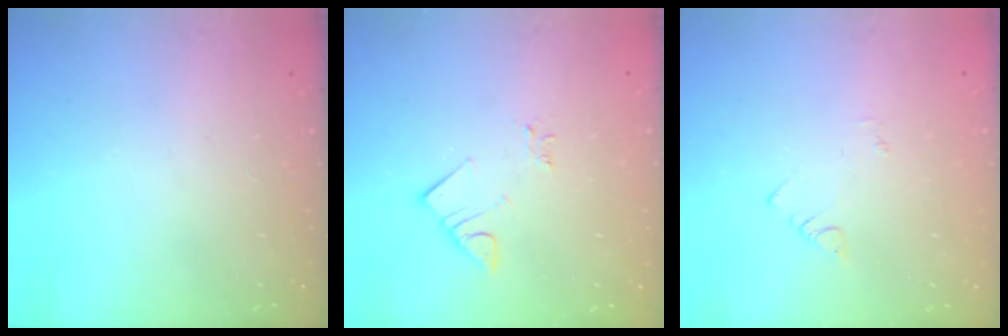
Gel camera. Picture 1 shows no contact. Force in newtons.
{"total": 3.5, "press": 3.5, "slide": 0.2}
{"total": 1.1, "press": 1.1, "slide": 0.3}